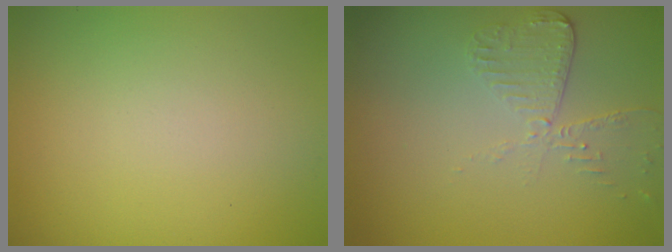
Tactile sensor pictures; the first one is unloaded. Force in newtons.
{"total": 2.0, "press": 1.9, "slide": 0.6}